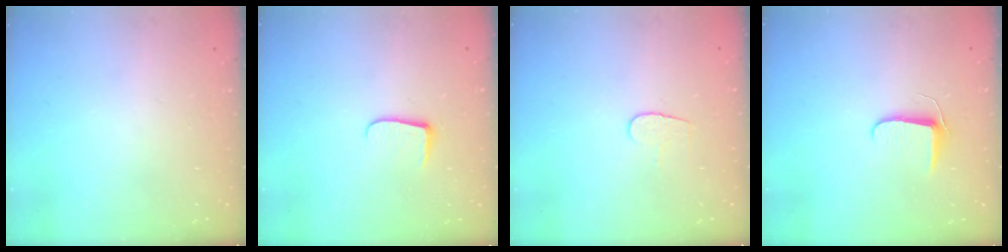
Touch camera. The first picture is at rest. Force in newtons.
{"total": 6.2, "press": 6.1, "slide": 0.7}
{"total": 5.1, "press": 5.1, "slide": 0.5}
{"total": 6.4, "press": 6.3, "slide": 0.8}